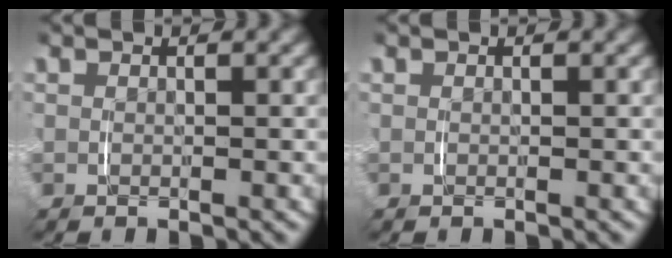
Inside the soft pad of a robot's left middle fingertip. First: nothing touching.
{"total": 0.0}